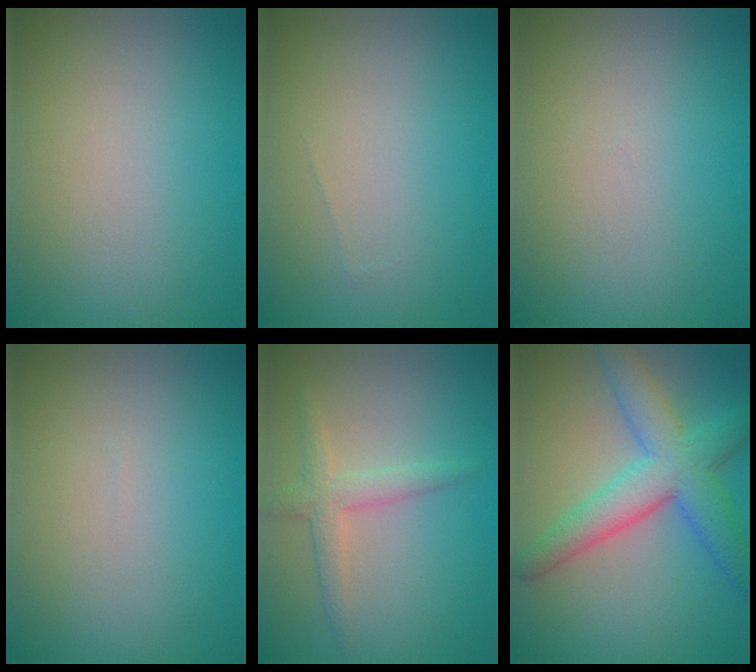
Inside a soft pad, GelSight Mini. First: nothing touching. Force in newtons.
{"total": 0.0}
{"total": 0.0}
{"total": 0.0}
{"total": 2.4, "press": 2.4, "slide": 0.1}
{"total": 6.7, "press": 6.7, "slide": 0.1}